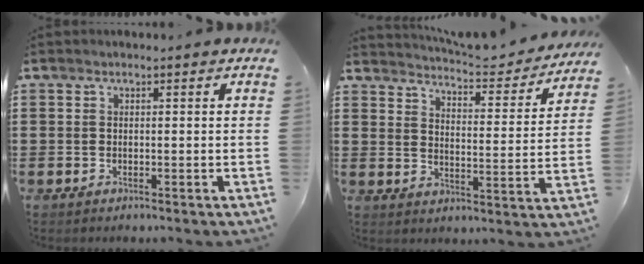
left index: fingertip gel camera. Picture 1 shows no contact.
{"total": 4.4, "force": [4.3, -0.2, 0.7], "torque": [-0.033, -0.039, 0.068]}